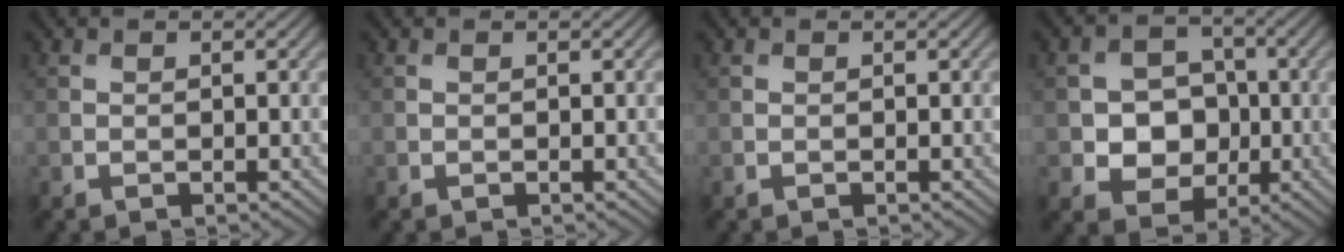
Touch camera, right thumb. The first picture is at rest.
{"total": 0.0}
{"total": 0.0}
{"total": 6.2, "force": [-1.0, 5.3, 3.1], "torque": [-0.058, -0.002, -0.039]}